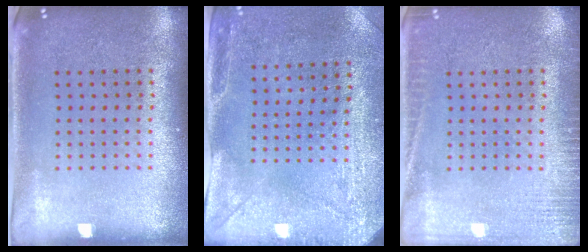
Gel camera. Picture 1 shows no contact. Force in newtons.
{"total": 3.0, "press": 2.4, "slide": 1.8}
{"total": 2.7, "press": 2.7, "slide": 0.5}